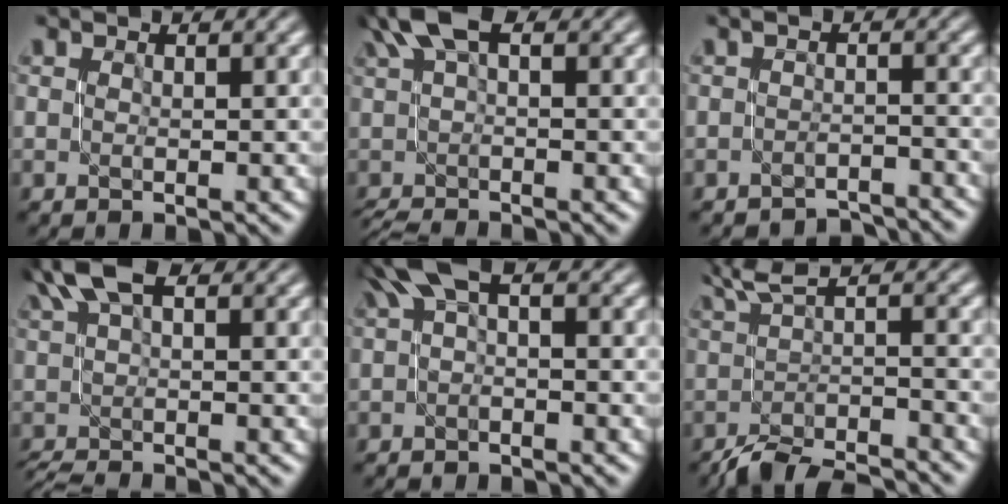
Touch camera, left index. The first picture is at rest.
{"total": 4.3, "force": [1.5, 1.5, 3.8], "torque": [-0.064, 0.008, 0.020]}
{"total": 2.0, "force": [-2.0, 0.1, 0.1], "torque": [0.006, -0.003, -0.038]}
{"total": 4.4, "force": [2.0, 1.4, 3.6], "torque": [-0.056, 0.009, 0.030]}
{"total": 3.0, "force": [1.1, 0.7, 2.7], "torque": [-0.053, 0.007, 0.018]}
{"total": 4.4, "force": [-2.1, 1.1, 3.7], "torque": [-0.047, -0.008, -0.039]}